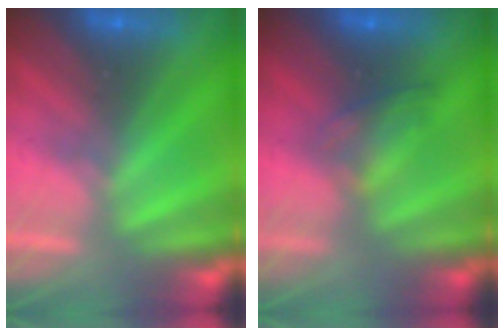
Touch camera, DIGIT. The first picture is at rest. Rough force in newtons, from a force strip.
{"total": 6.5}